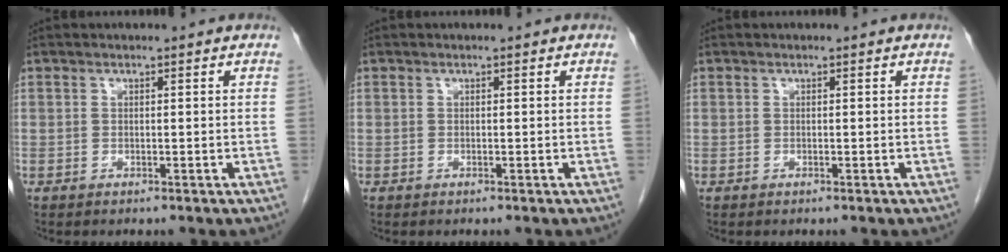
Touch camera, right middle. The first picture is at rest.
{"total": 0.0}
{"total": 0.0}